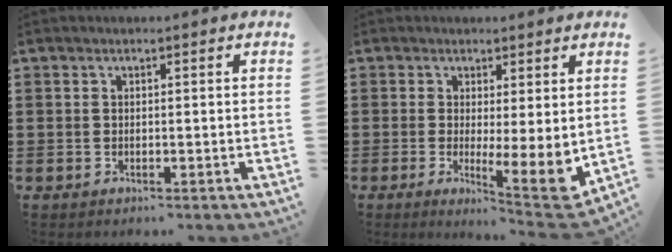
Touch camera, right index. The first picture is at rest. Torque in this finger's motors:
{"motor_torque": [0.51, 0.69, 0.45, 0.07]}